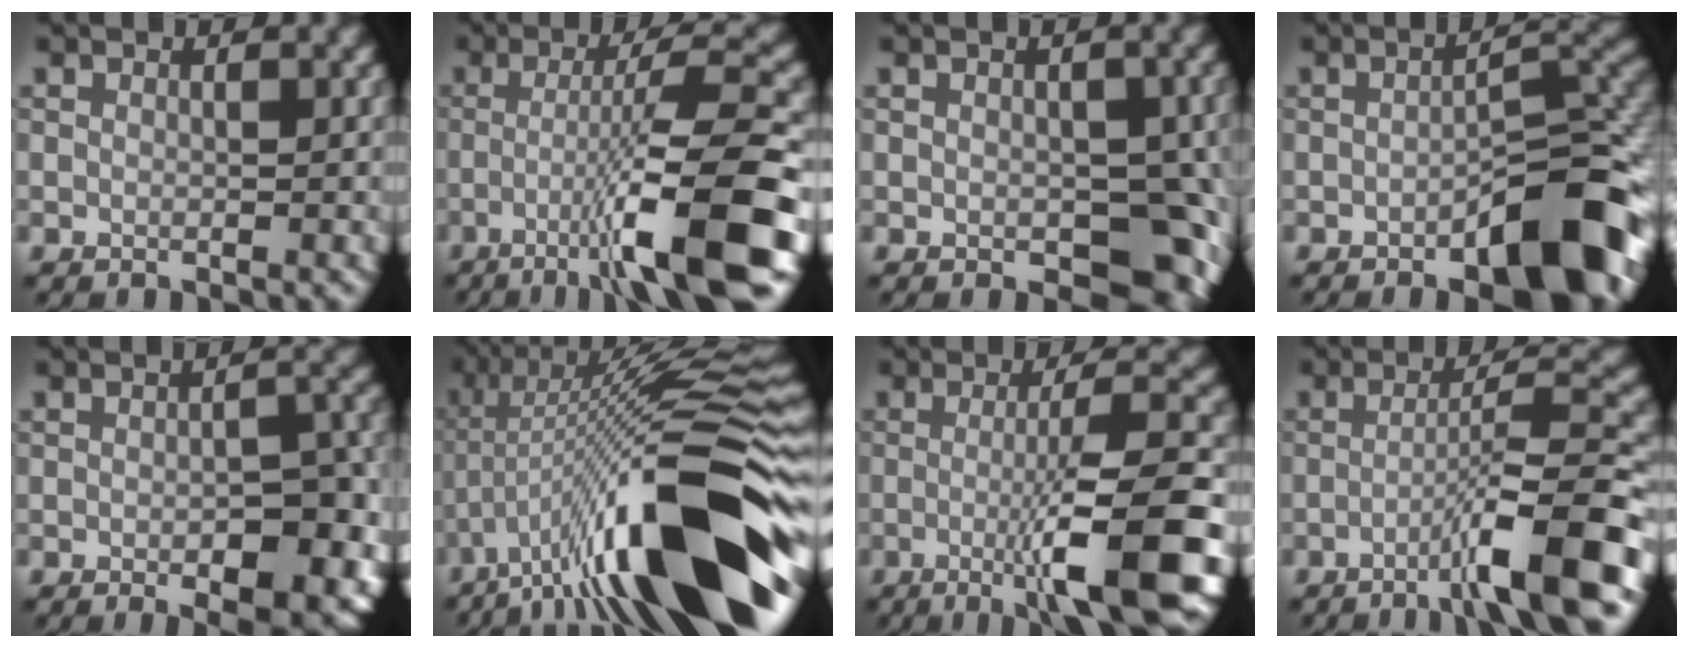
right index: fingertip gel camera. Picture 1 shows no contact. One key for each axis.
{"total": 10.8, "fx": -4.3, "fy": 1.2, "fz": 9.9, "tx": -0.139, "ty": 0.023, "tz": -0.070}
{"total": 6.6, "fx": -1.4, "fy": 3.8, "fz": 5.2, "tx": -0.067, "ty": -0.015, "tz": -0.012}
{"total": 8.7, "fx": -4.4, "fy": 2.8, "fz": 6.9, "tx": -0.082, "ty": 0.024, "tz": -0.069}
{"total": 9.5, "fx": -3.5, "fy": 4.2, "fz": 7.8, "tx": -0.090, "ty": -0.006, "tz": -0.035}
{"total": 18.6, "fx": -6.7, "fy": 5.4, "fz": 16.5, "tx": -0.261, "ty": 0.027, "tz": -0.119}
{"total": 9.2, "fx": -2.4, "fy": 1.3, "fz": 8.8, "tx": -0.121, "ty": 0.006, "tz": -0.047}
{"total": 8.6, "fx": -4.2, "fy": 1.0, "fz": 7.5, "tx": -0.107, "ty": 0.021, "tz": -0.076}